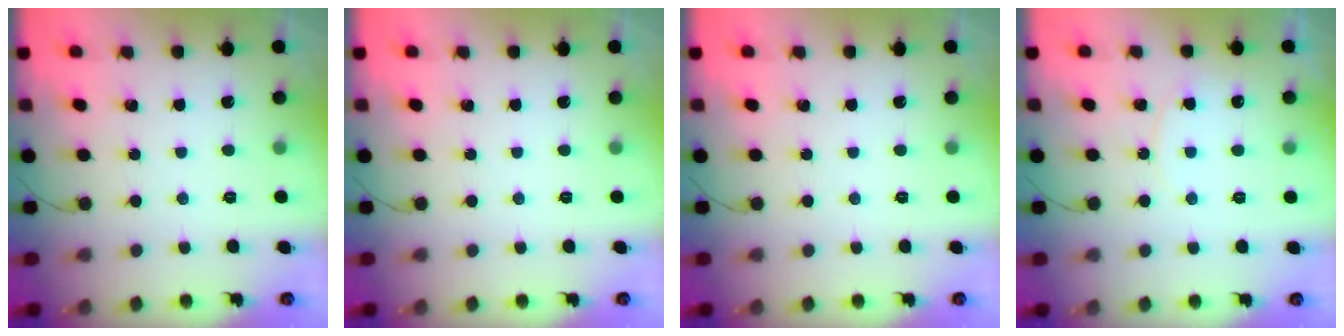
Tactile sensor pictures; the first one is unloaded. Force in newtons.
{"total": 0.0}
{"total": 0.0}
{"total": 3.3, "press": 3.3, "slide": 0.5}